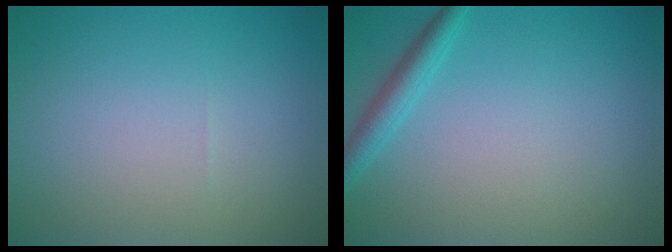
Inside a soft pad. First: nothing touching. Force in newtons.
{"total": 2.2, "press": 2.2, "slide": 0.1}